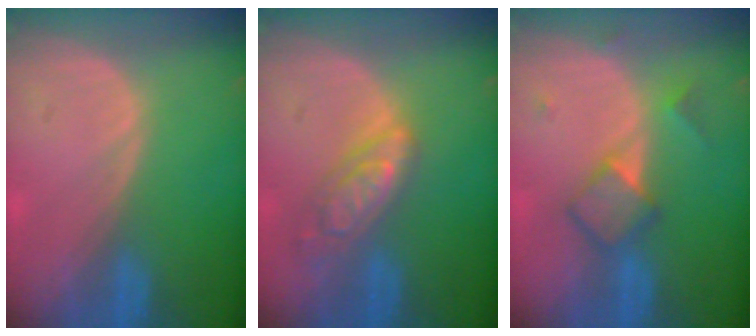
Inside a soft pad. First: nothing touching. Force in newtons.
{"total": 6.4, "press": 5.7, "slide": 3.0}
{"total": 5.0, "press": 4.9, "slide": 1.0}